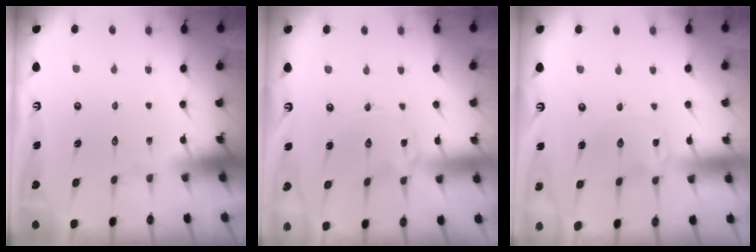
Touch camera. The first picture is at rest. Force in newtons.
{"total": 0.0}
{"total": 0.0}